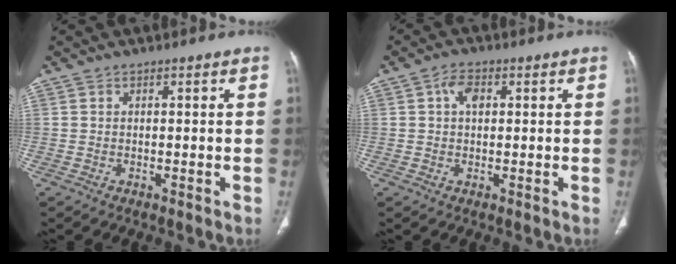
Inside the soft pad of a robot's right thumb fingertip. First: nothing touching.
{"total": 3.4, "force": [1.0, 2.1, 2.5], "torque": [-0.038, 0.006, 0.014]}